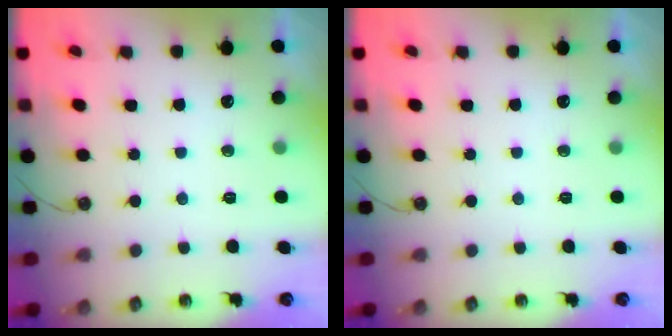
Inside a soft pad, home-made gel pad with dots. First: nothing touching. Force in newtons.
{"total": 0.0}